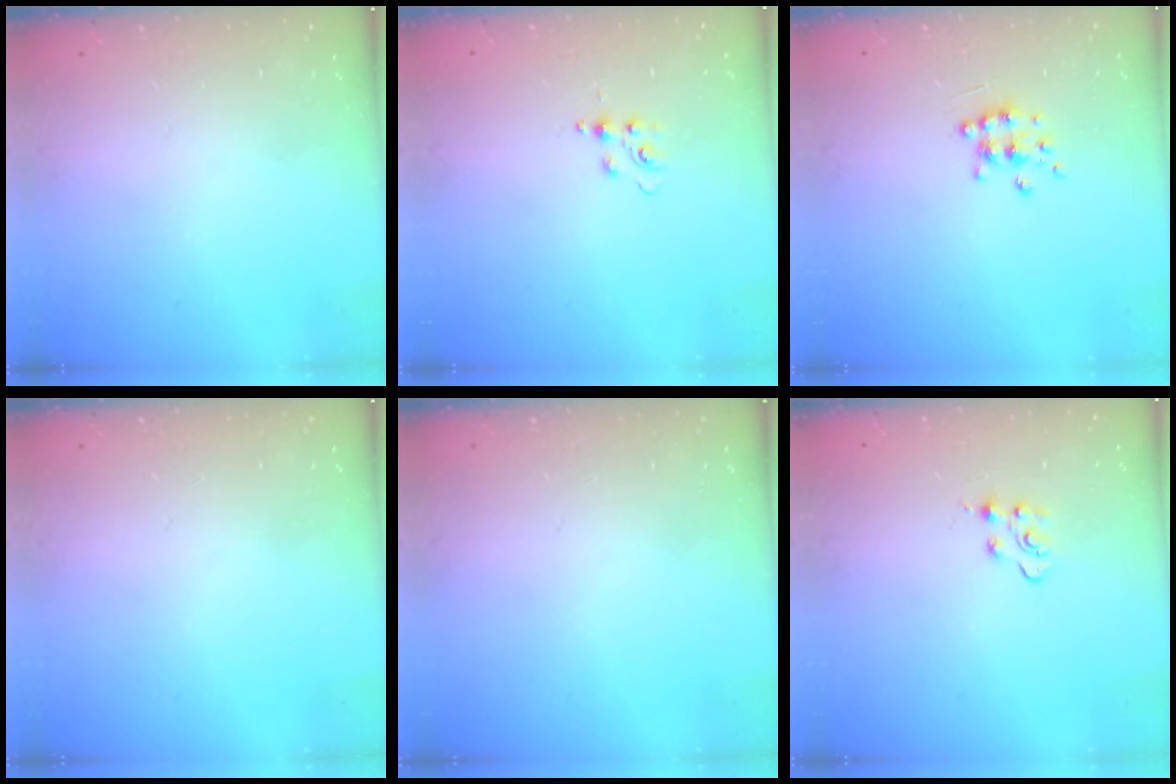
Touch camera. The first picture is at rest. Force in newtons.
{"total": 4.8, "press": 4.7, "slide": 1.1}
{"total": 6.5, "press": 6.4, "slide": 0.8}
{"total": 0.0}
{"total": 0.0}
{"total": 4.4, "press": 4.4, "slide": 0.5}